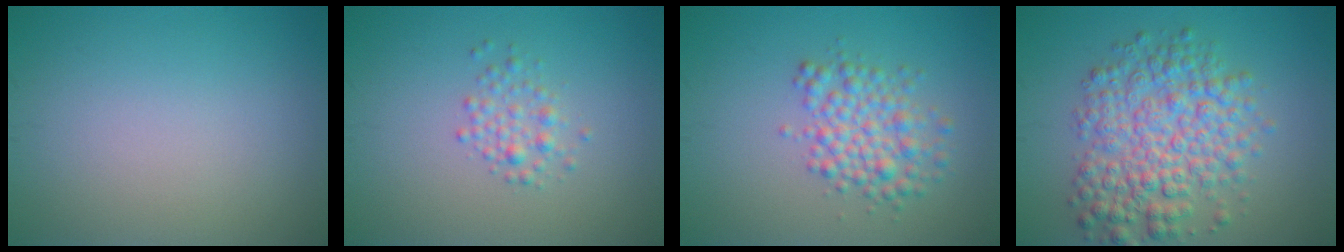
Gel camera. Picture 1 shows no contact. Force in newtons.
{"total": 1.7, "press": 1.7, "slide": 0.0}
{"total": 3.8, "press": 3.8, "slide": 0.0}
{"total": 6.9, "press": 6.9, "slide": 0.1}